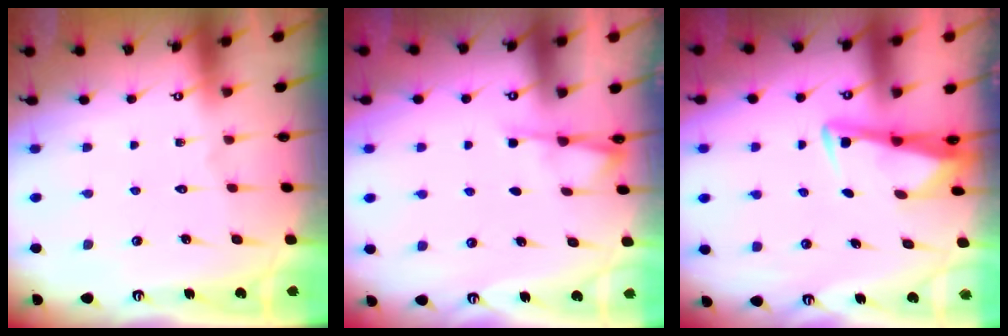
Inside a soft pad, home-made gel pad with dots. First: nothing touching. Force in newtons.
{"total": 2.4, "press": 2.4, "slide": 0.5}
{"total": 3.3, "press": 3.3, "slide": 0.4}